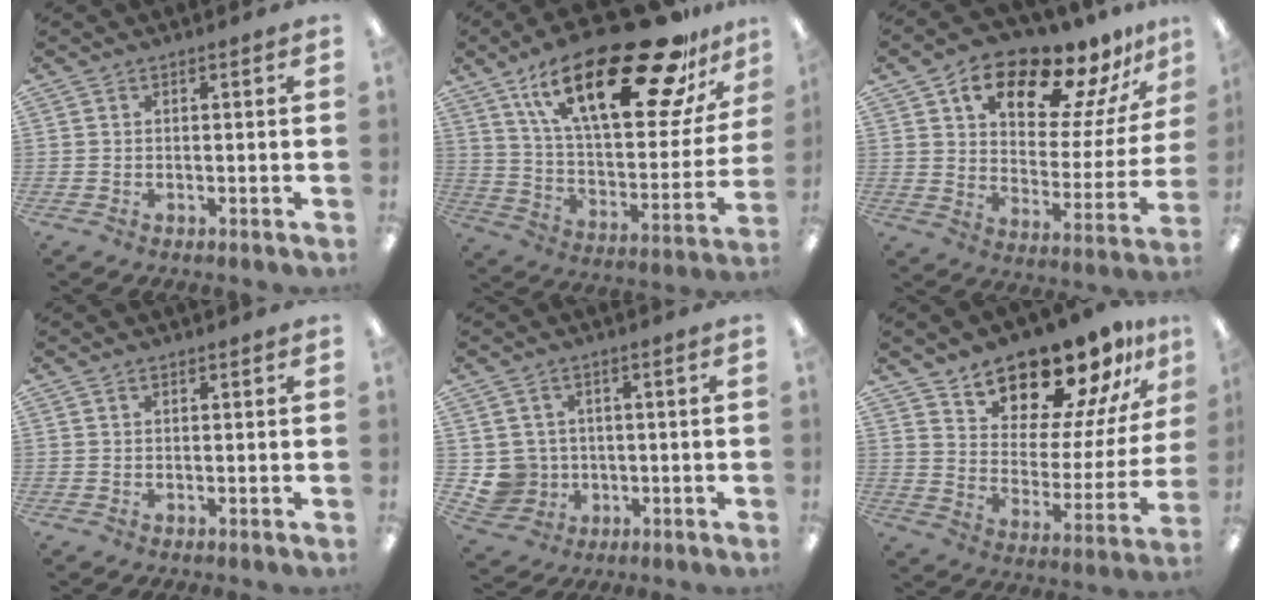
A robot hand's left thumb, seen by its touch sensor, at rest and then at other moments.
{"total": 31.5, "force": [19.0, 11.3, 22.3], "torque": [-0.347, -0.109, 0.314]}
{"total": 18.1, "force": [13.6, 7.3, 9.4], "torque": [-0.155, -0.086, 0.229]}
{"total": 0.8, "force": [0.5, 0.4, 0.5], "torque": [-0.011, 0.003, 0.009]}
{"total": 5.8, "force": [0.5, 5.8, 0.4], "torque": [-0.026, 0.004, 0.017]}
{"total": 17.1, "force": [15.0, 6.3, 5.2], "torque": [-0.077, -0.131, 0.260]}